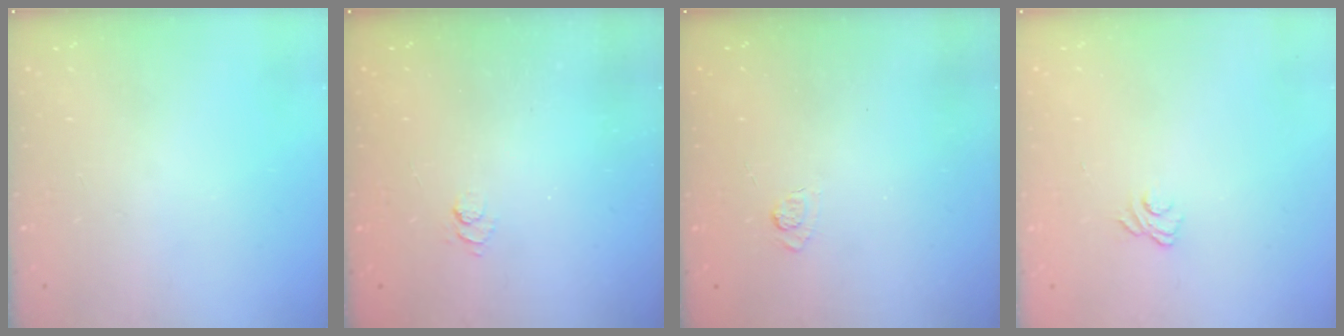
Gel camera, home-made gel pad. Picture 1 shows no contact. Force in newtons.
{"total": 2.5, "press": 2.0, "slide": 1.4}
{"total": 2.2, "press": 1.8, "slide": 1.3}
{"total": 3.1, "press": 2.8, "slide": 1.3}